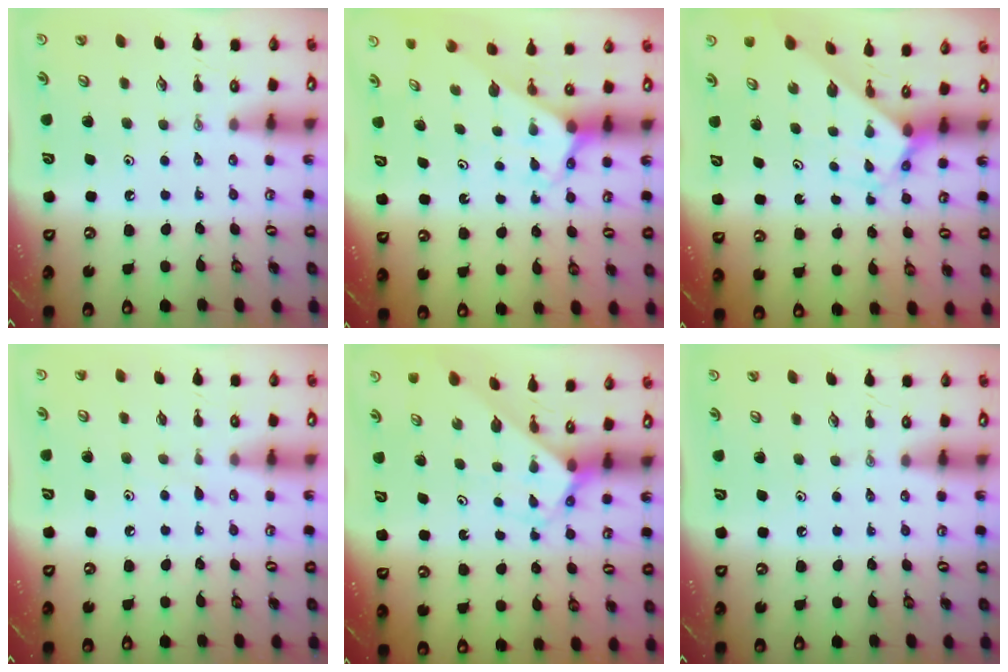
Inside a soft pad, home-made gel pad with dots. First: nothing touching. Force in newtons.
{"total": 2.7, "press": 2.7, "slide": 0.1}
{"total": 2.6, "press": 2.6, "slide": 0.2}
{"total": 5.7, "press": 5.7, "slide": 0.5}
{"total": 2.8, "press": 2.8, "slide": 0.1}
{"total": 0.0}